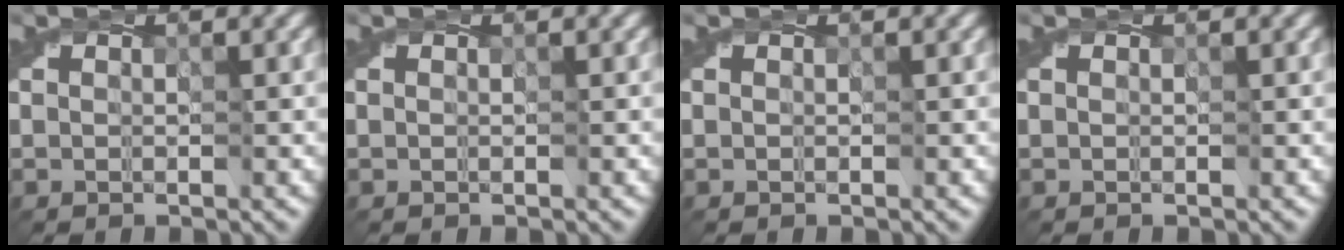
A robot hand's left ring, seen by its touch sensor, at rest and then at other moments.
{"total": 0.0}
{"total": 0.0}
{"total": 0.0}